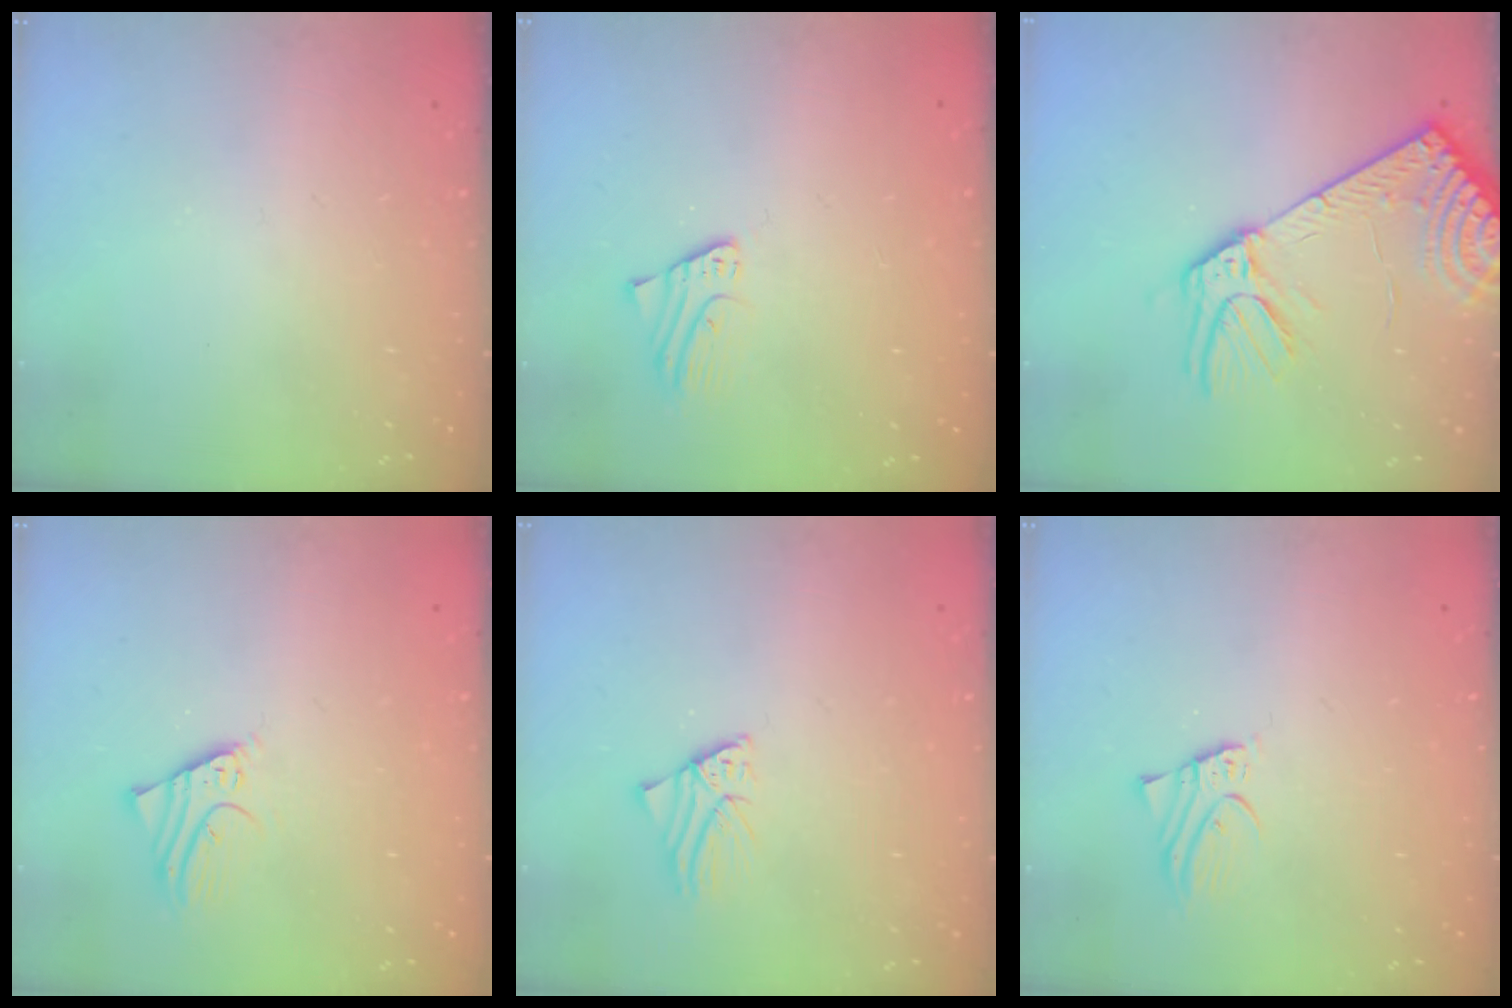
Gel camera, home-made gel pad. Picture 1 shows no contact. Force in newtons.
{"total": 1.9, "press": 1.9, "slide": 0.1}
{"total": 16.2, "press": 15.8, "slide": 3.4}
{"total": 2.6, "press": 2.6, "slide": 0.1}
{"total": 1.7, "press": 1.7, "slide": 0.1}
{"total": 2.1, "press": 2.1, "slide": 0.1}